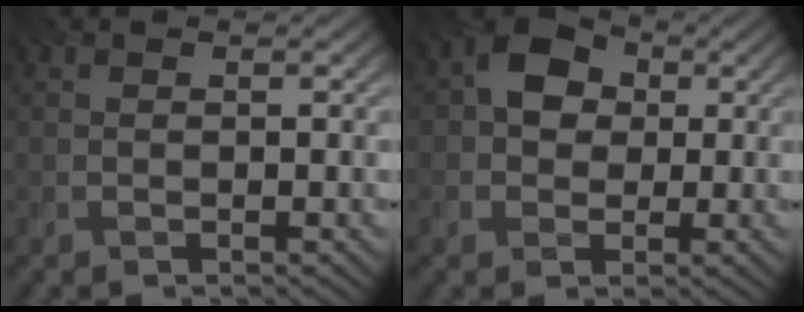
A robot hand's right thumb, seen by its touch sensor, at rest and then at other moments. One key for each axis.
{"total": 5.8, "fx": 0.9, "fy": 4.7, "fz": 3.3, "tx": -0.063, "ty": 0.012, "tz": 0.005}